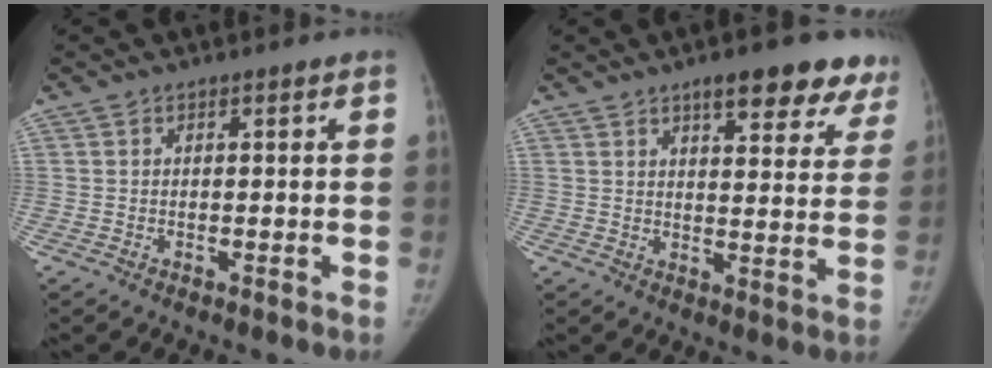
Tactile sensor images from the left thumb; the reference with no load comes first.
{"total": 14.3, "force": [9.9, 5.0, 9.0], "torque": [-0.063, -0.040, 0.117]}